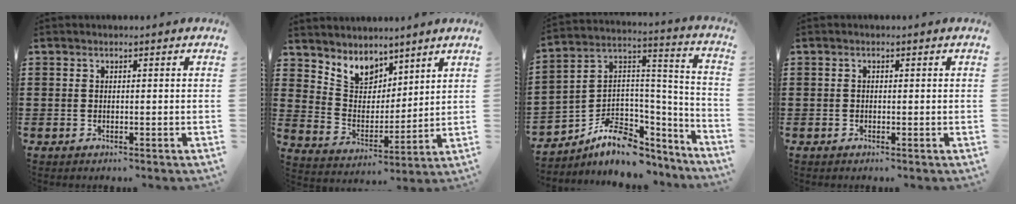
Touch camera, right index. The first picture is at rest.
{"total": 6.5, "force": [5.3, 3.7, 1.0], "torque": [-0.055, -0.026, 0.101]}
{"total": 8.9, "force": [-5.1, 6.0, 4.1], "torque": [-0.095, 0.001, -0.089]}
{"total": 0.0}